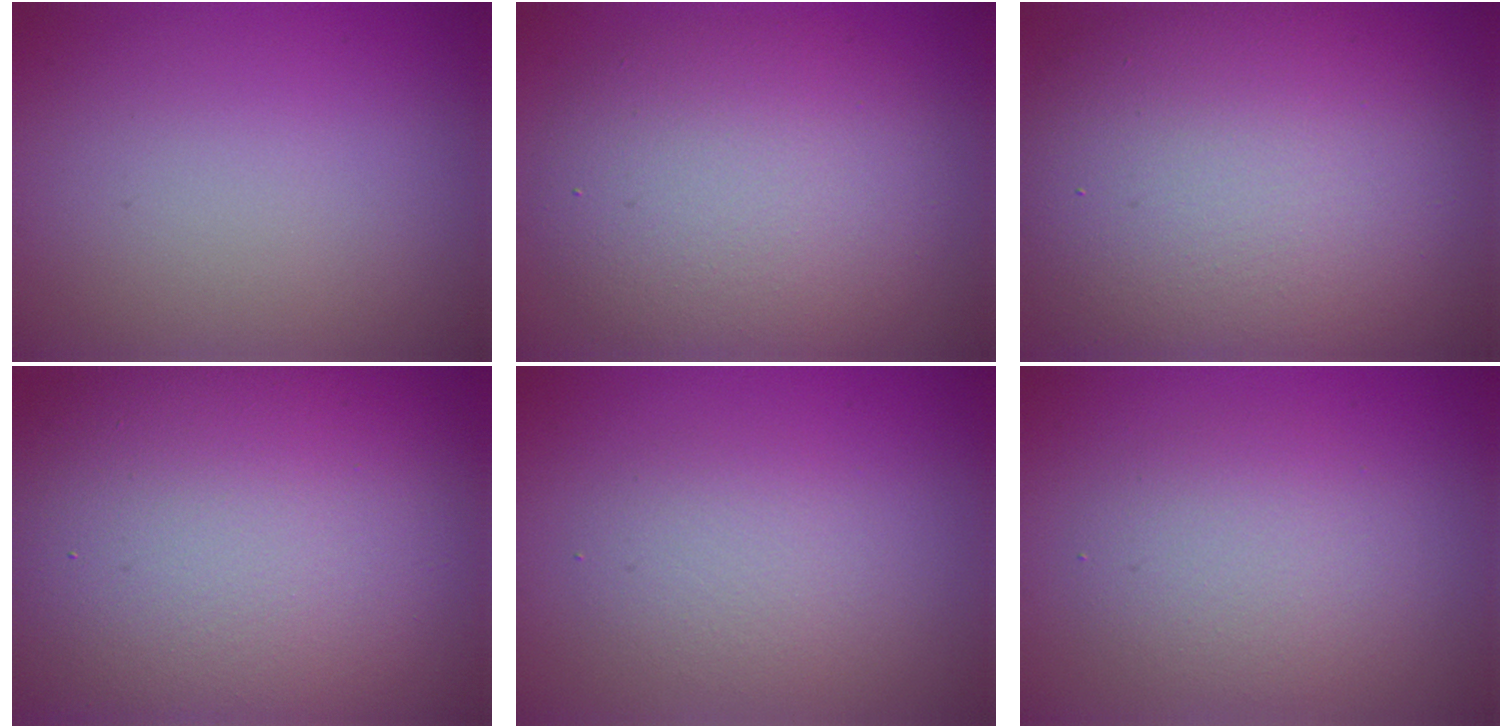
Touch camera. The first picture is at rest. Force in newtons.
{"total": 7.8, "press": 7.7, "slide": 0.6}
{"total": 13.6, "press": 13.6, "slide": 0.8}
{"total": 18.4, "press": 18.4, "slide": 1.2}
{"total": 2.4, "press": 2.4, "slide": 0.4}
{"total": 3.4, "press": 3.3, "slide": 0.3}